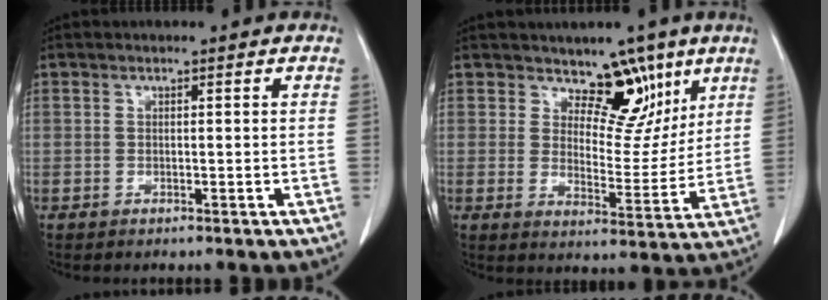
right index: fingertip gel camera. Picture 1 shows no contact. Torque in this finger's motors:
{"motor_torque": [0.01, 0.17, -0.01, 0.00]}